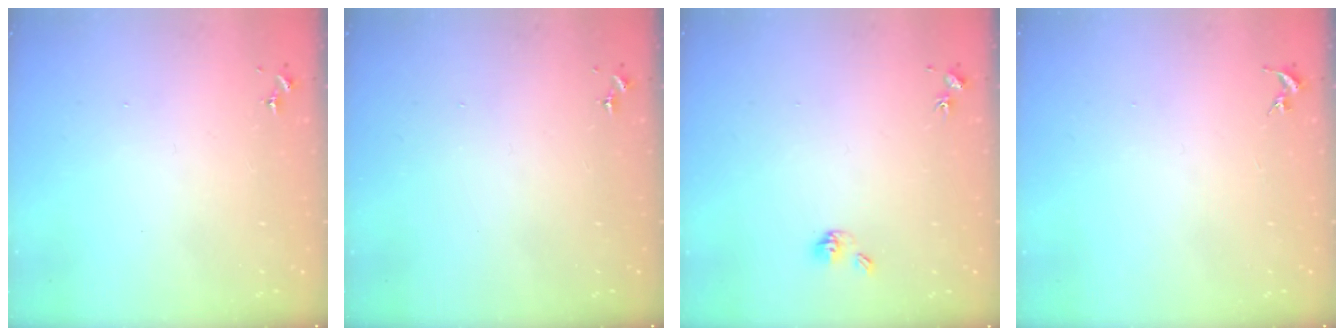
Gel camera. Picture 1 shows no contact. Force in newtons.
{"total": 0.0}
{"total": 5.3, "press": 4.7, "slide": 2.3}
{"total": 0.0}